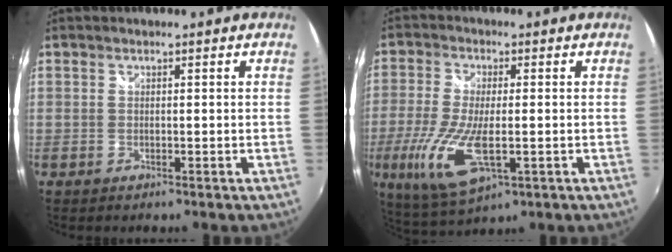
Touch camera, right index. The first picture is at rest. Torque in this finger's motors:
{"motor_torque": [1.80, -0.34, 0.92, 0.14]}